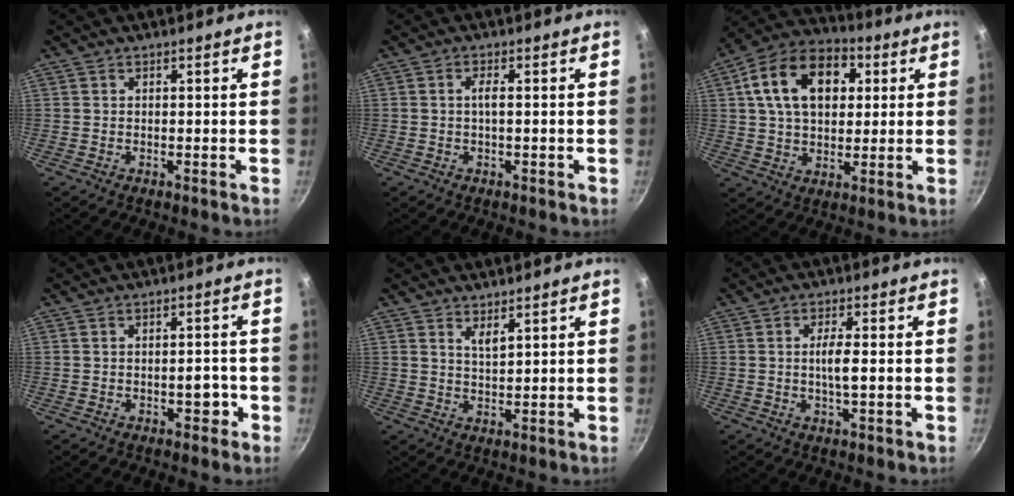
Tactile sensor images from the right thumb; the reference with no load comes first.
{"total": 1.7, "force": [-0.2, 0.4, 1.7], "torque": [-0.039, 0.006, -0.005]}
{"total": 17.7, "force": [4.7, 11.9, 12.2], "torque": [-0.181, 0.017, 0.065]}
{"total": 3.3, "force": [-1.5, 2.0, 2.1], "torque": [-0.005, 0.021, -0.019]}
{"total": 2.3, "force": [1.6, 0.5, 1.5], "torque": [-0.027, -0.015, 0.030]}
{"total": 3.9, "force": [-0.4, 0.9, 3.7], "torque": [-0.075, 0.006, -0.010]}